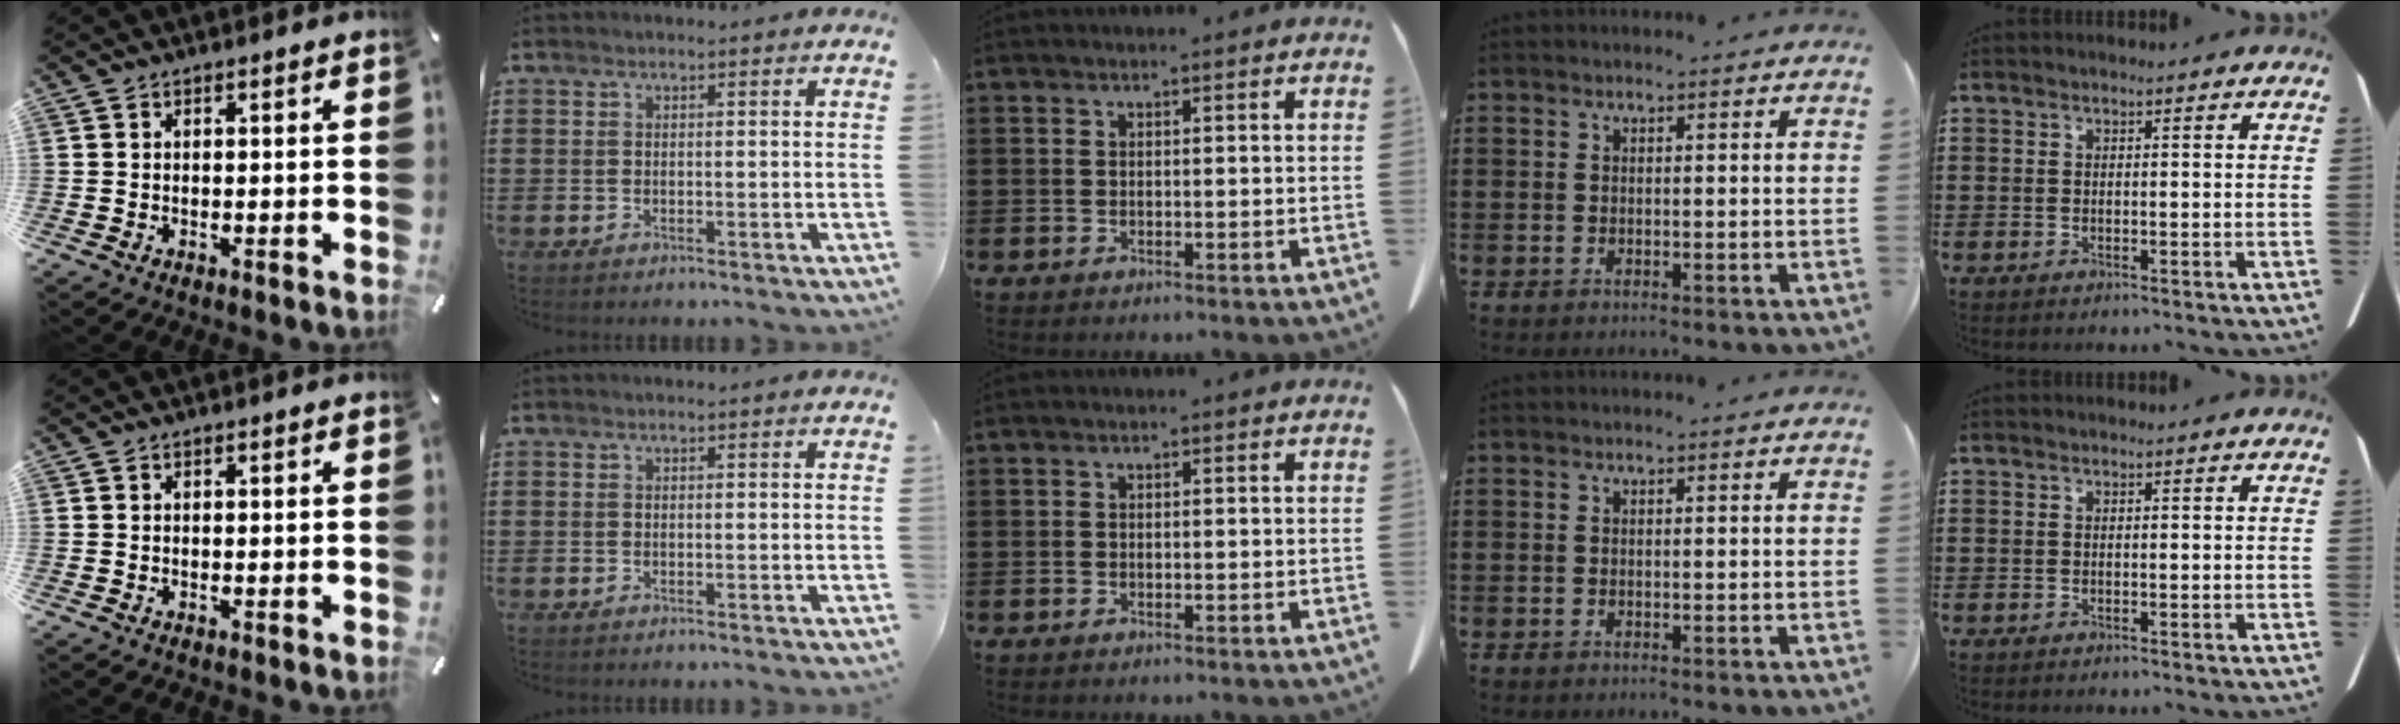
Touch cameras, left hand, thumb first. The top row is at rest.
{}